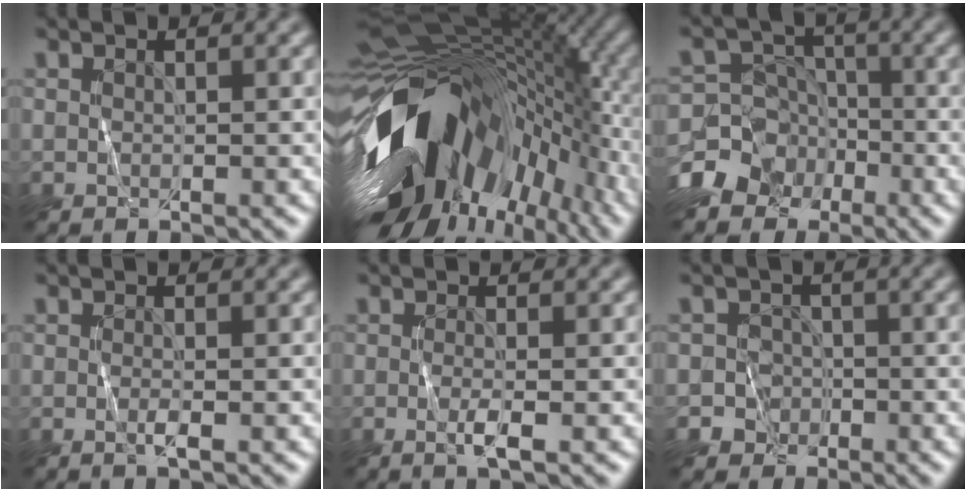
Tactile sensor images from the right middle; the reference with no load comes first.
{"total": 16.9, "force": [-6.3, 9.5, 12.4], "torque": [-0.220, -0.008, -0.119]}
{"total": 10.4, "force": [-5.8, 8.3, 2.1], "torque": [-0.043, -0.026, -0.124]}
{"total": 0.8, "force": [-0.3, -0.1, 0.7], "torque": [-0.018, -0.004, -0.008]}
{"total": 1.4, "force": [-0.5, 0.0, 1.4], "torque": [-0.030, -0.007, -0.012]}
{"total": 3.0, "force": [-1.6, 2.6, 0.0], "torque": [0.032, 0.003, -0.032]}